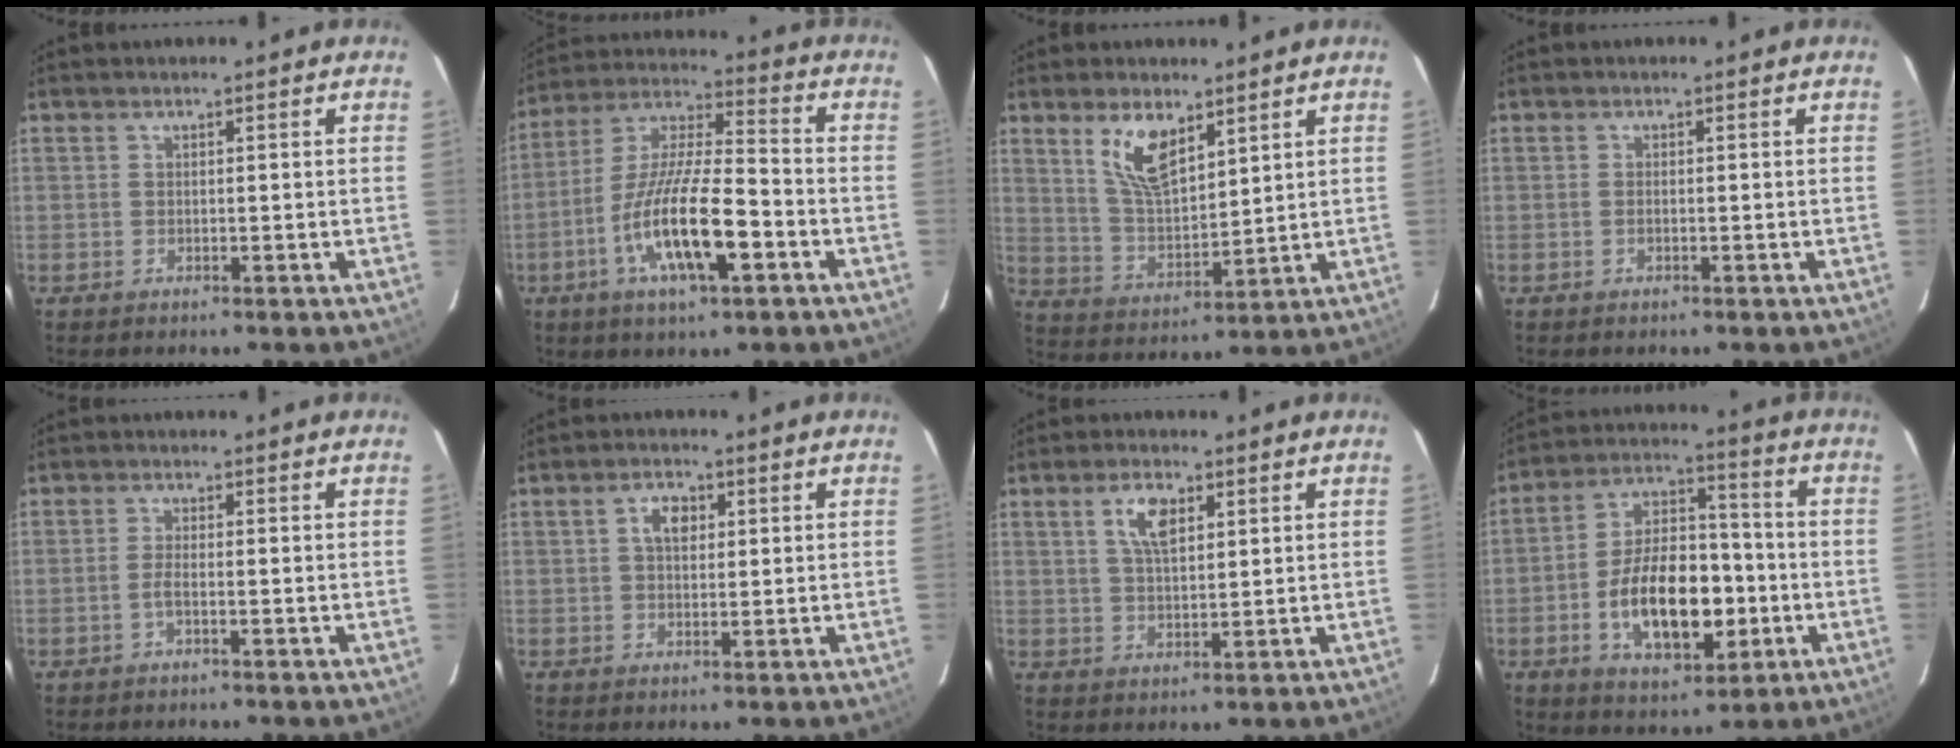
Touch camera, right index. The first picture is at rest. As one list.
[{"total": 16.1, "force": [-6.0, 4.0, 14.3], "torque": [-0.285, -0.012, -0.113]}, {"total": 9.7, "force": [5.7, 4.1, 6.7], "torque": [-0.126, 0.002, 0.119]}, {"total": 0.5, "force": [-0.2, 0.2, 0.4], "torque": [-0.010, 0.001, -0.005]}, {"total": 1.8, "force": [-0.8, 0.2, 1.6], "torque": [-0.035, 0.002, -0.018]}, {"total": 3.7, "force": [1.0, 2.4, 2.7], "torque": [-0.044, 0.012, 0.018]}, {"total": 6.0, "force": [2.6, 2.7, 4.7], "torque": [-0.086, 0.009, 0.050]}, {"total": 16.7, "force": [-4.2, 8.9, 13.5], "torque": [-0.256, 0.014, -0.058]}]